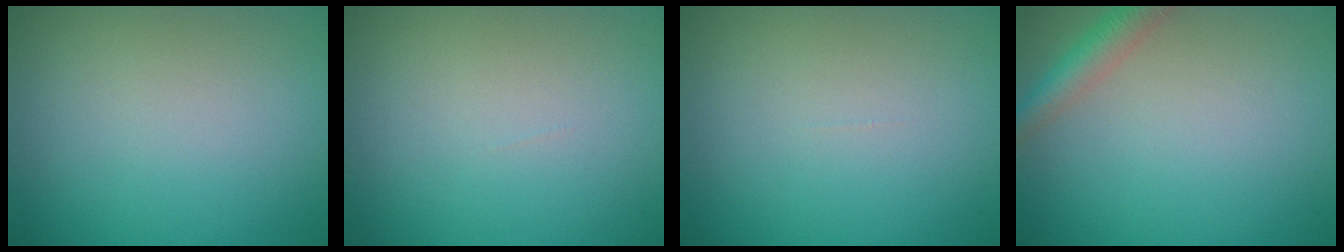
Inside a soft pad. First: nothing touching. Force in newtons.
{"total": 0.0}
{"total": 0.0}
{"total": 2.6, "press": 2.6, "slide": 0.2}